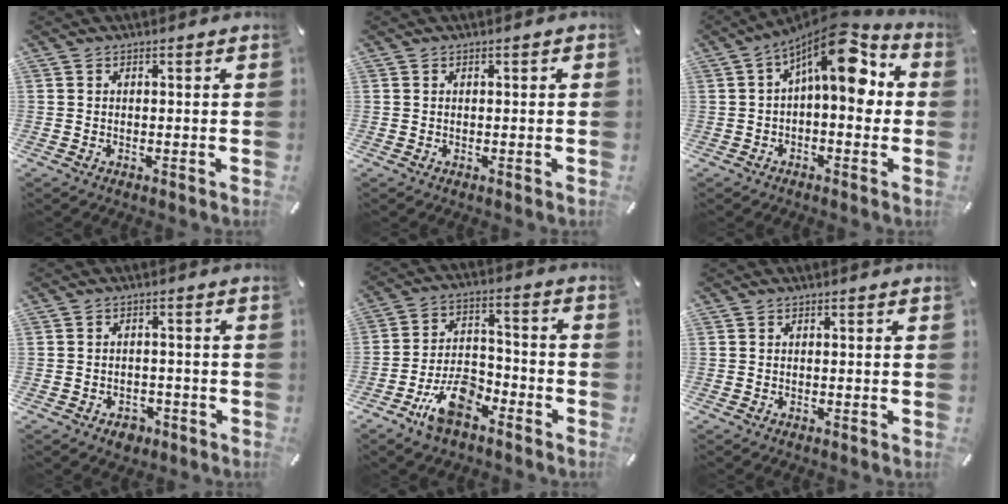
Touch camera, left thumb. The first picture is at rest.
{"total": 0.0}
{"total": 14.2, "force": [5.1, 6.2, 11.7], "torque": [-0.182, -0.036, 0.082]}
{"total": 3.6, "force": [-2.0, 2.6, 1.4], "torque": [-0.021, 0.009, -0.036]}
{"total": 12.0, "force": [-7.4, 6.2, 7.1], "torque": [-0.127, 0.047, -0.130]}
{"total": 0.0}